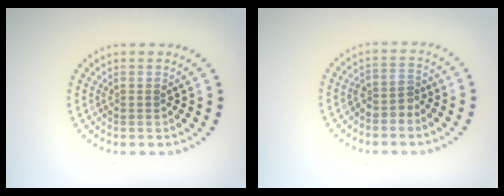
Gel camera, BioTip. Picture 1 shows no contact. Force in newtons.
{"total": 1.8, "press": 1.5, "slide": 1.1}